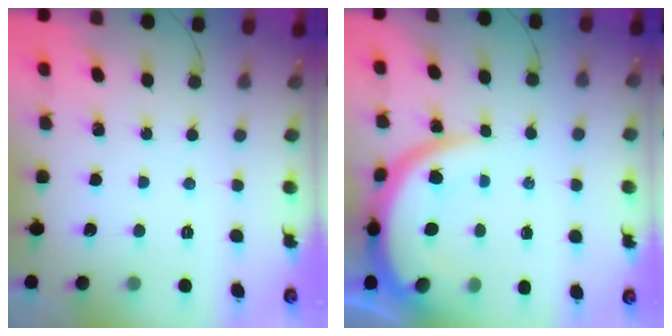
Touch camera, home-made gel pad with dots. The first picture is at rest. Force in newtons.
{"total": 12.0, "press": 12.0, "slide": 1.2}